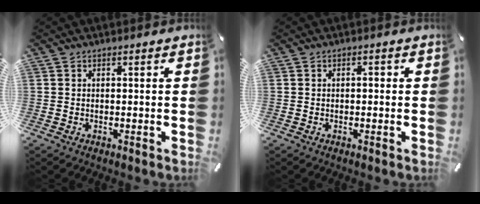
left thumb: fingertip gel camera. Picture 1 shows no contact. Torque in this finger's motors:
{"motor_torque": [0.32, -0.16, 0.15, 0.15, -0.01]}